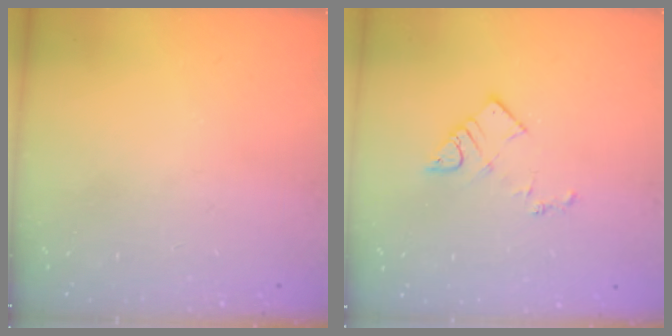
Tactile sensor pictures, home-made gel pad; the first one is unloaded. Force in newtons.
{"total": 6.2, "press": 6.1, "slide": 0.6}